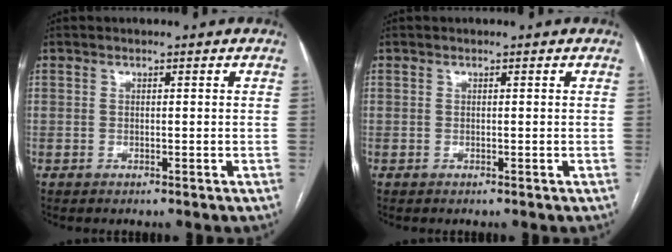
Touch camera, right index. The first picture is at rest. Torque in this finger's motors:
{"motor_torque": [0.00, 0.00, 0.00, 0.00]}